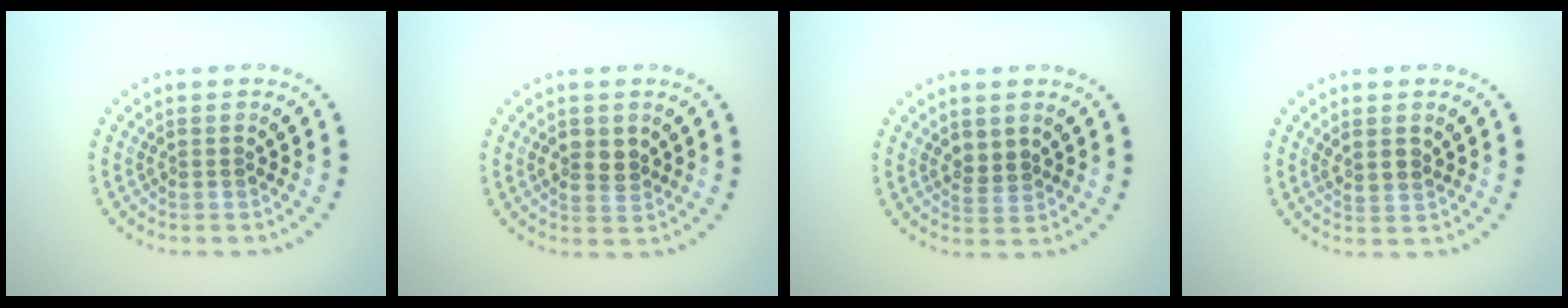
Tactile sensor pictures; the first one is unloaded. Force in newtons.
{"total": 2.1, "press": 2.1, "slide": 0.5}
{"total": 1.8, "press": 1.7, "slide": 0.6}
{"total": 1.2, "press": 0.9, "slide": 0.7}